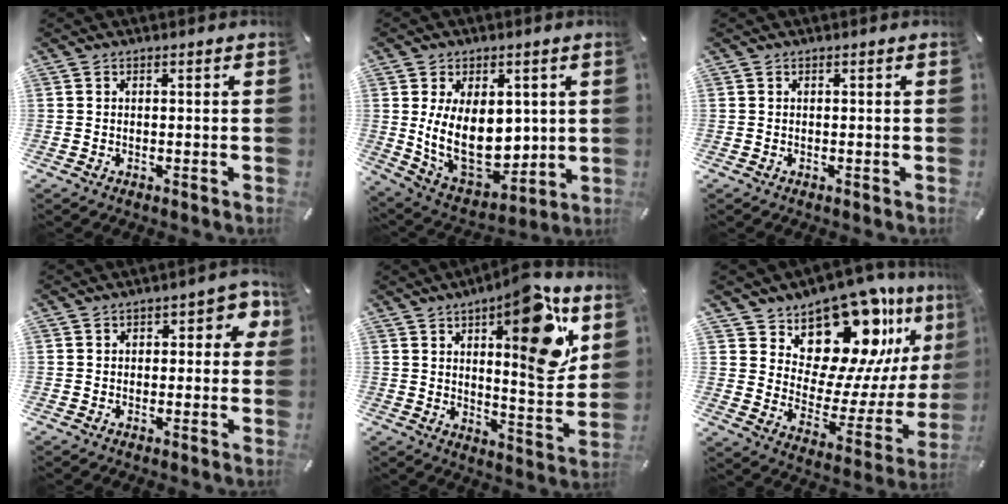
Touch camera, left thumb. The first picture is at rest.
{"total": 17.9, "force": [2.1, 12.2, 13.0], "torque": [-0.238, -0.038, 0.047]}
{"total": 0.0}
{"total": 5.5, "force": [1.0, 3.4, 4.2], "torque": [-0.042, 0.002, 0.009]}
{"total": 18.9, "force": [9.1, 6.5, 15.2], "torque": [-0.184, -0.057, 0.134]}
{"total": 19.1, "force": [15.3, 8.6, 7.4], "torque": [-0.102, -0.142, 0.259]}